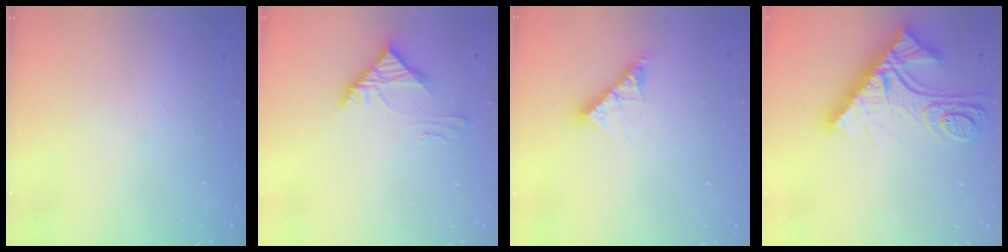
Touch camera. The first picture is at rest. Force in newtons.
{"total": 4.3, "press": 4.3, "slide": 0.5}
{"total": 9.6, "press": 9.5, "slide": 0.9}
{"total": 15.8, "press": 15.8, "slide": 0.6}